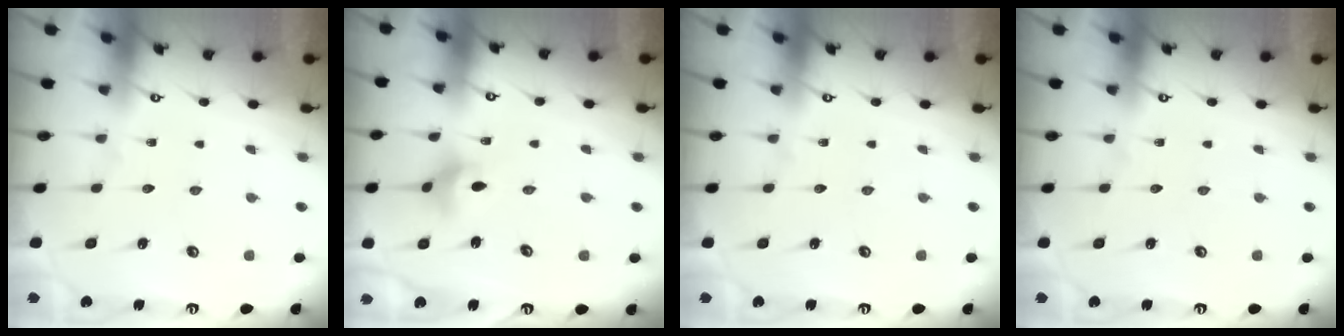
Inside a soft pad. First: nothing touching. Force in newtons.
{"total": 3.5, "press": 3.5, "slide": 0.2}
{"total": 0.0}
{"total": 0.0}